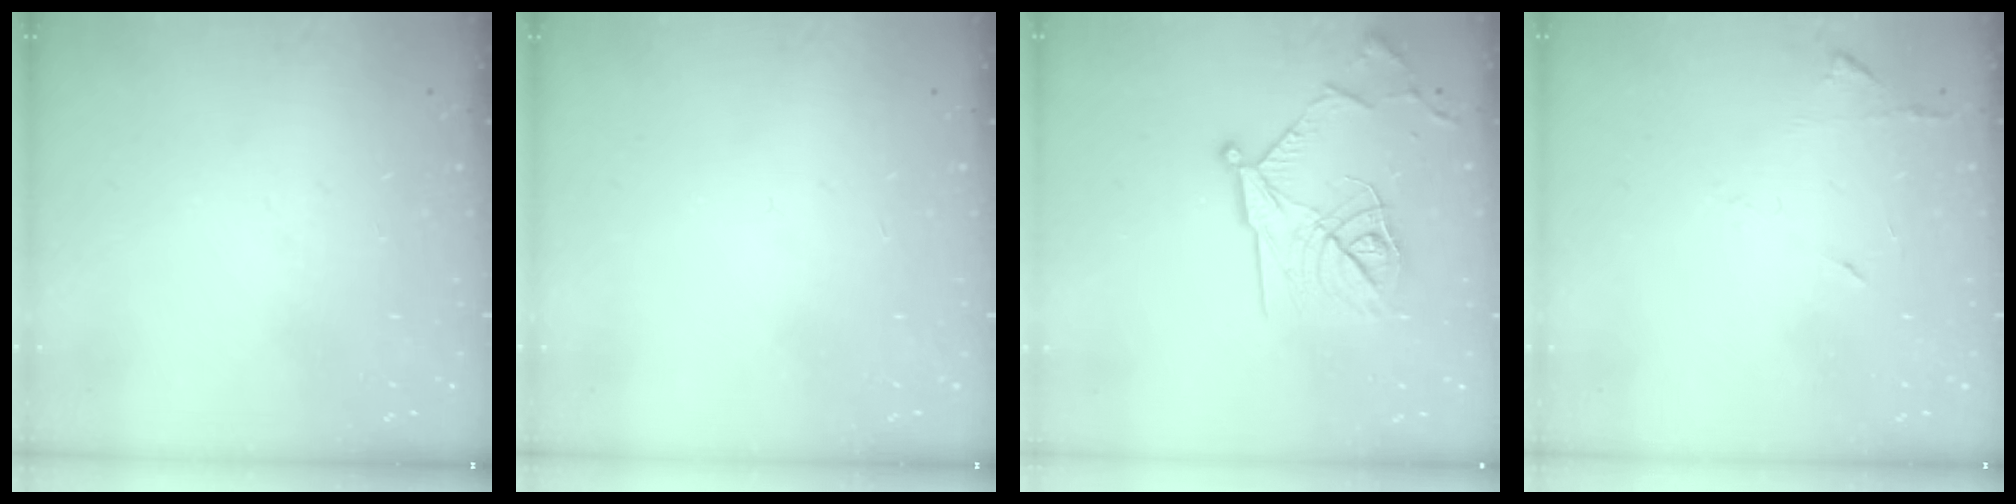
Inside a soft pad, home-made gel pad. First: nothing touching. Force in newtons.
{"total": 0.0}
{"total": 18.1, "press": 18.1, "slide": 1.0}
{"total": 5.8, "press": 5.8, "slide": 0.7}